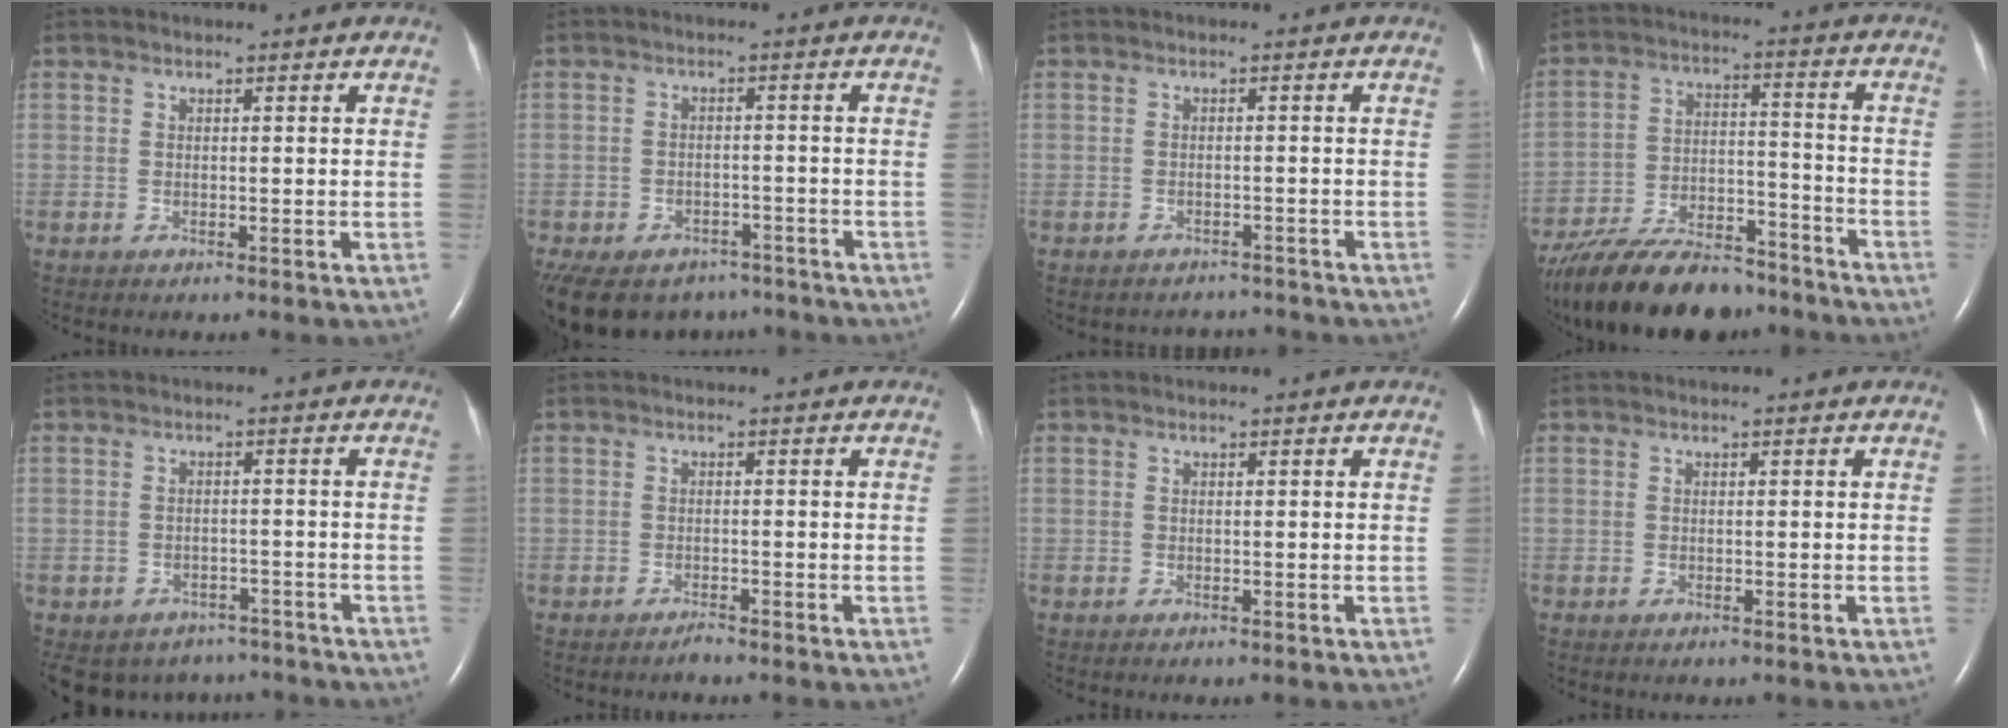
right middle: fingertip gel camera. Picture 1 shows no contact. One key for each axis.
{"total": 18.4, "fx": -12.5, "fy": 11.7, "fz": 6.6, "tx": -0.219, "ty": -0.007, "tz": -0.165}
{"total": 3.2, "fx": -3.0, "fy": 0.8, "fz": -0.7, "tx": 0.008, "ty": -0.003, "tz": -0.042}
{"total": 18.9, "fx": -16.1, "fy": 5.6, "fz": 8.0, "tx": -0.159, "ty": -0.003, "tz": -0.261}
{"total": 7.9, "fx": -6.7, "fy": 4.2, "fz": 0.5, "tx": -0.008, "ty": 0.010, "tz": -0.080}
{"total": 0.9, "fx": -0.8, "fy": -0.1, "fz": 0.2, "tx": -0.006, "ty": -0.002, "tz": -0.012}
{"total": 0.0}
{"total": 0.0}